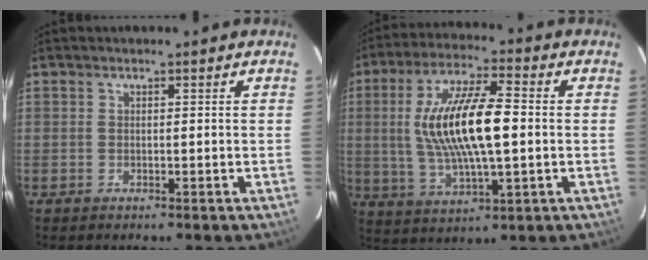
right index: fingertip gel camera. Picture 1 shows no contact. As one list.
[{"total": 16.2, "force": [0.6, 4.8, 15.5], "torque": [-0.297, 0.006, 0.017]}]